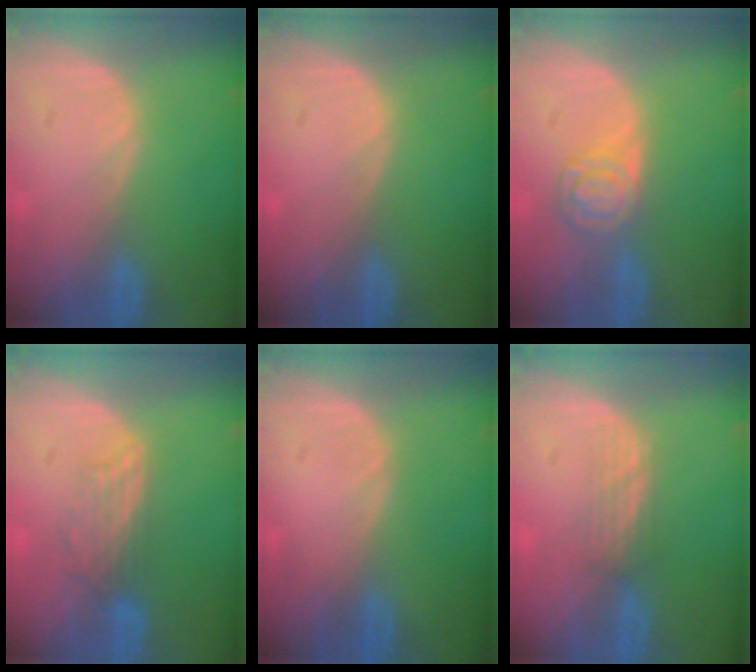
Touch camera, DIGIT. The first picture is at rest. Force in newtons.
{"total": 0.0}
{"total": 5.3, "press": 4.6, "slide": 2.6}
{"total": 3.8, "press": 3.2, "slide": 2.0}
{"total": 0.0}
{"total": 2.1, "press": 2.1, "slide": 0.2}